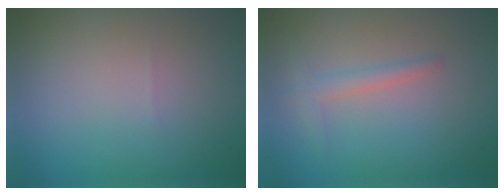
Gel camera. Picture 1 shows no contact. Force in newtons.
{"total": 1.6, "press": 1.6, "slide": 0.1}